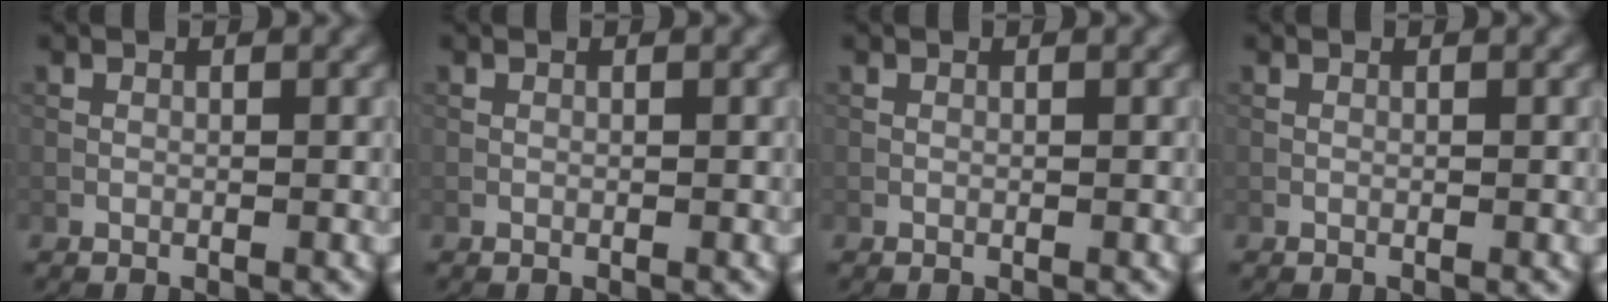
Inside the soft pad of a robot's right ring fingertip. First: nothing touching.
{"total": 0.0}
{"total": 0.0}
{"total": 0.0}